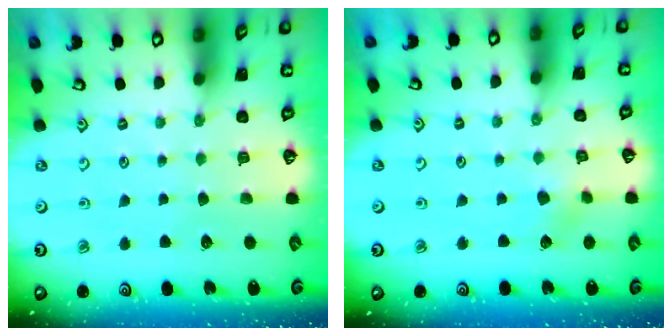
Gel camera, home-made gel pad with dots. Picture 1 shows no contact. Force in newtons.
{"total": 2.5, "press": 2.5, "slide": 0.3}